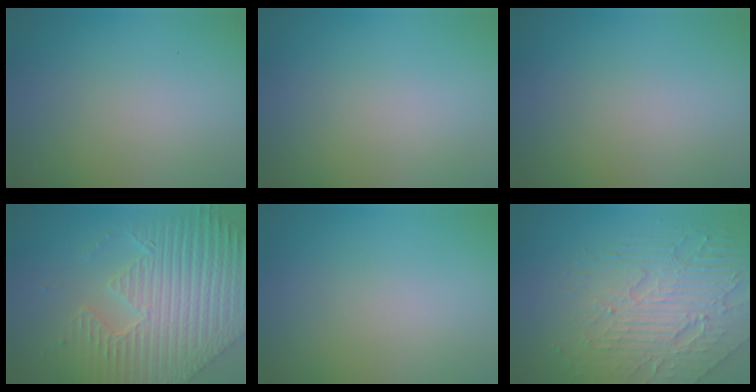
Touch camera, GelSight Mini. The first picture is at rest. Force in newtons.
{"total": 0.0}
{"total": 0.0}
{"total": 8.8, "press": 6.5, "slide": 6.0}
{"total": 0.0}
{"total": 6.8, "press": 4.9, "slide": 4.7}